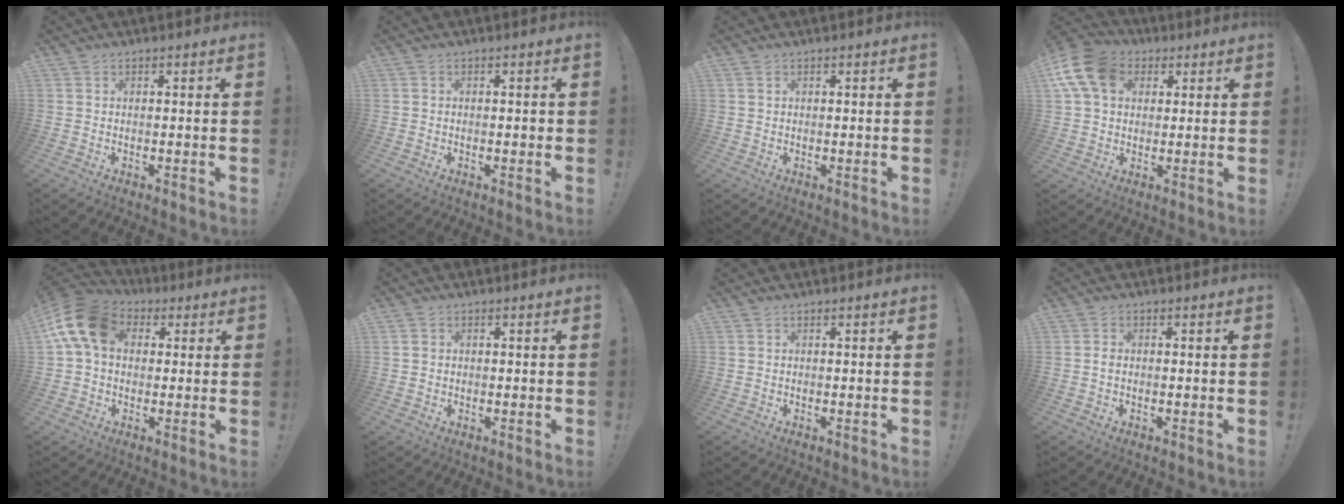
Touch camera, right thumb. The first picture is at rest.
{"total": 0.6, "force": [-0.3, 0.4, 0.3], "torque": [-0.010, 0.004, -0.005]}
{"total": 0.6, "force": [0.4, 0.3, 0.4], "torque": [-0.013, 0.003, 0.009]}
{"total": 14.0, "force": [4.5, 10.2, 8.5], "torque": [-0.168, -0.006, 0.090]}
{"total": 14.7, "force": [3.5, 10.2, 9.9], "torque": [-0.183, 0.007, 0.069]}
{"total": 1.1, "force": [0.2, 1.1, 0.3], "torque": [-0.001, 0.002, 0.002]}
{"total": 0.0}
{"total": 1.1, "force": [-0.2, 0.7, 0.8], "torque": [-0.018, 0.005, -0.005]}